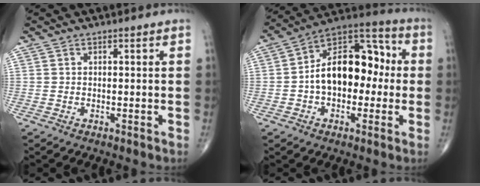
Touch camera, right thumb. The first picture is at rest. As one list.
[{"total": 16.9, "force": [-0.4, 10.6, 13.1], "torque": [-0.174, 0.048, -0.017]}]